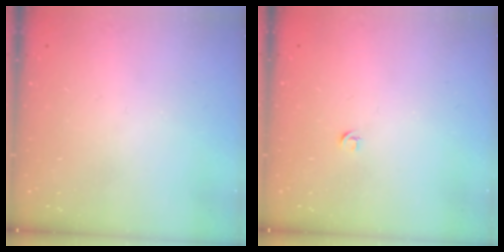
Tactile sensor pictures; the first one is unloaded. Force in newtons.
{"total": 2.7, "press": 2.6, "slide": 0.6}